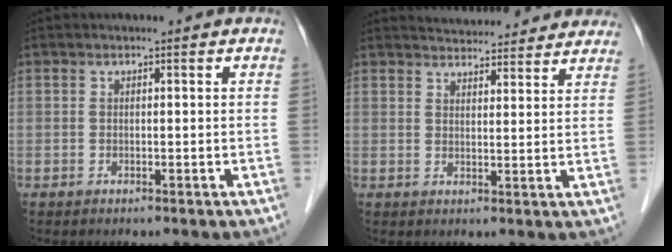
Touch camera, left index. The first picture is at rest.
{"total": 12.8, "force": [12.1, 2.6, 3.1], "torque": [-0.028, 0.018, 0.146]}